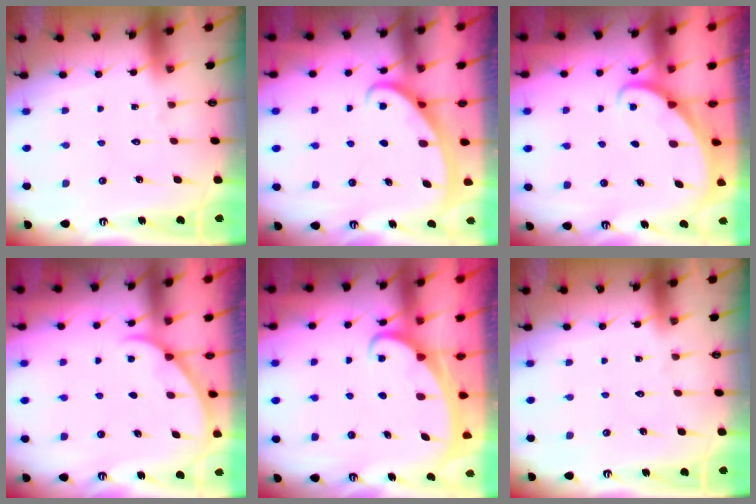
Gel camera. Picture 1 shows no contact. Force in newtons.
{"total": 2.6, "press": 2.6, "slide": 0.4}
{"total": 1.6, "press": 1.6, "slide": 0.0}
{"total": 1.6, "press": 1.6, "slide": 0.2}
{"total": 2.2, "press": 2.2, "slide": 0.3}
{"total": 0.0}